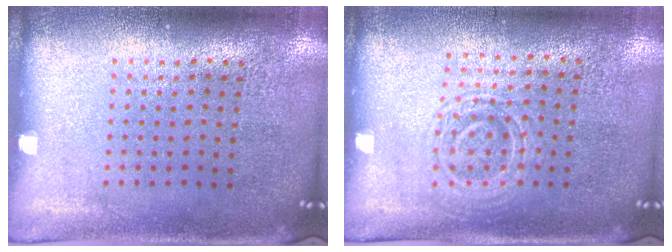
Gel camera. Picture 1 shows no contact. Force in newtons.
{"total": 1.4, "press": 1.3, "slide": 0.4}